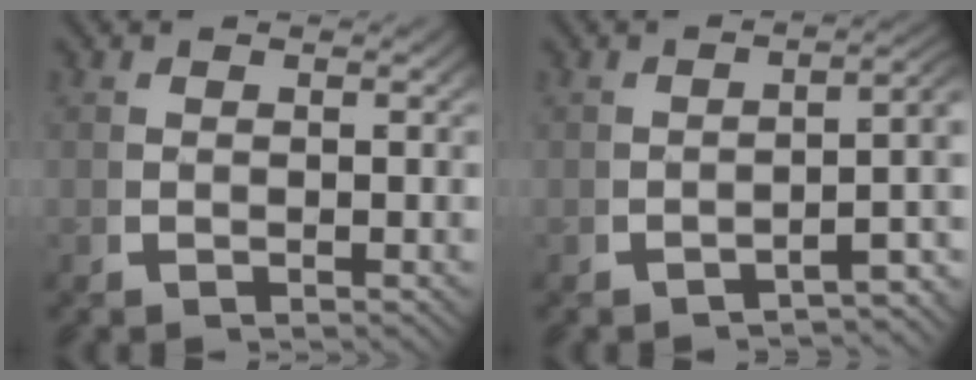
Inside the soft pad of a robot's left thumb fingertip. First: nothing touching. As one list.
[{"total": 5.2, "force": [-2.4, 1.7, 4.3], "torque": [-0.048, 0.005, -0.035]}]